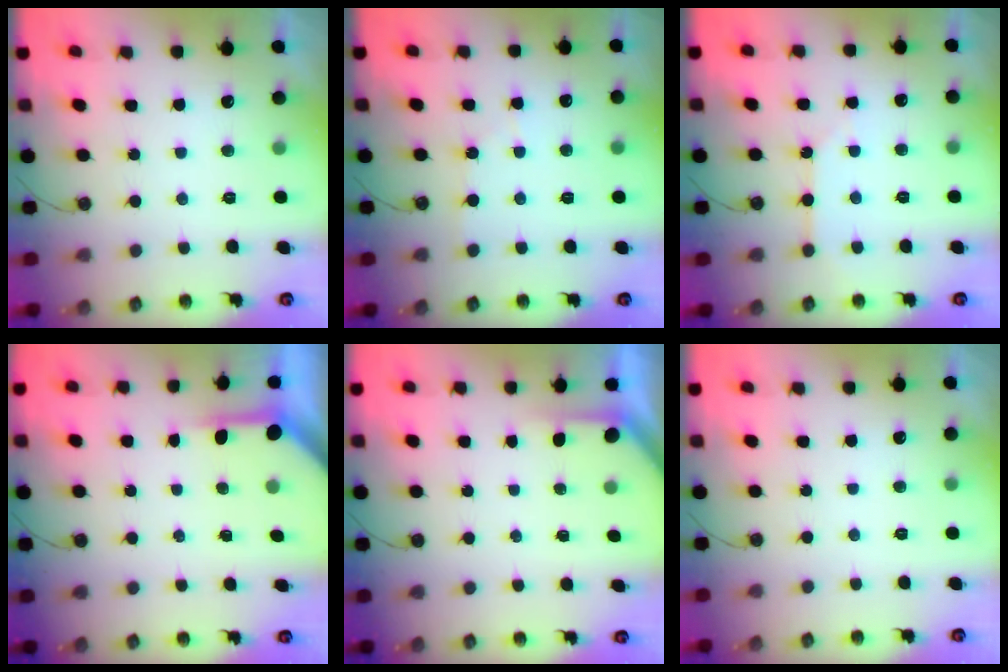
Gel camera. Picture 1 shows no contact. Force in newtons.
{"total": 3.3, "press": 3.2, "slide": 0.5}
{"total": 2.5, "press": 2.5, "slide": 0.4}
{"total": 3.8, "press": 3.8, "slide": 0.4}
{"total": 1.9, "press": 1.9, "slide": 0.2}
{"total": 0.0}